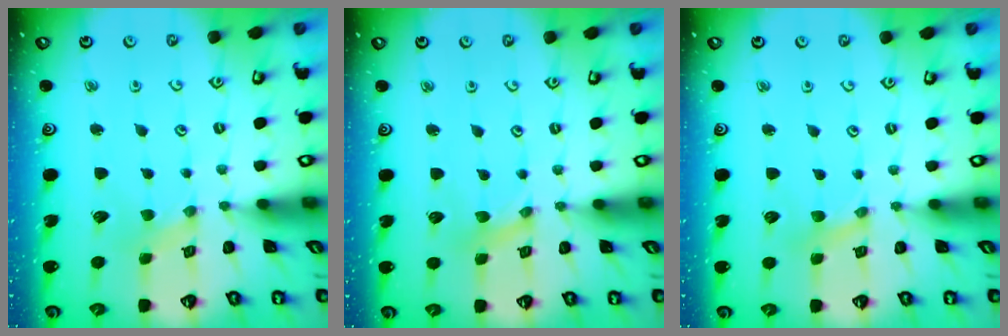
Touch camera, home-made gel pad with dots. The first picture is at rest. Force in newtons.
{"total": 0.6, "press": 0.6, "slide": 0.2}
{"total": 0.8, "press": 0.8, "slide": 0.2}